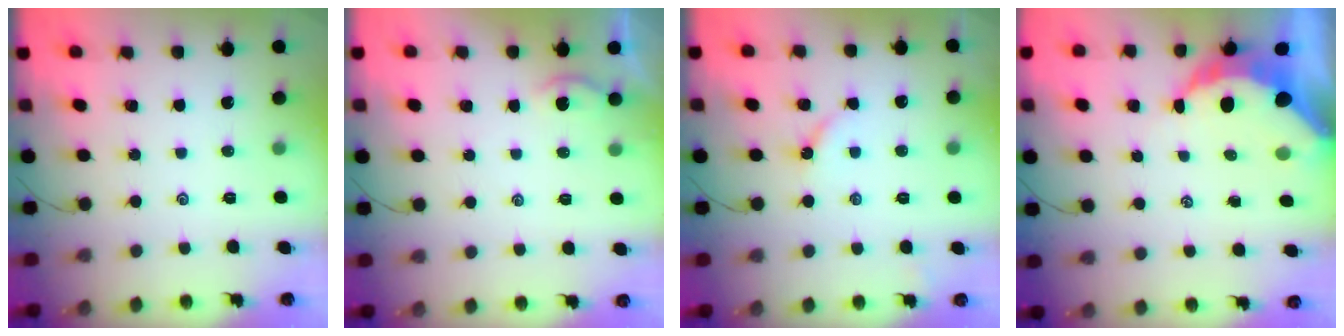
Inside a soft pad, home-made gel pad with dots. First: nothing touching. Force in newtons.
{"total": 1.2, "press": 1.2, "slide": 0.2}
{"total": 3.8, "press": 3.7, "slide": 0.4}
{"total": 9.6, "press": 9.5, "slide": 1.3}